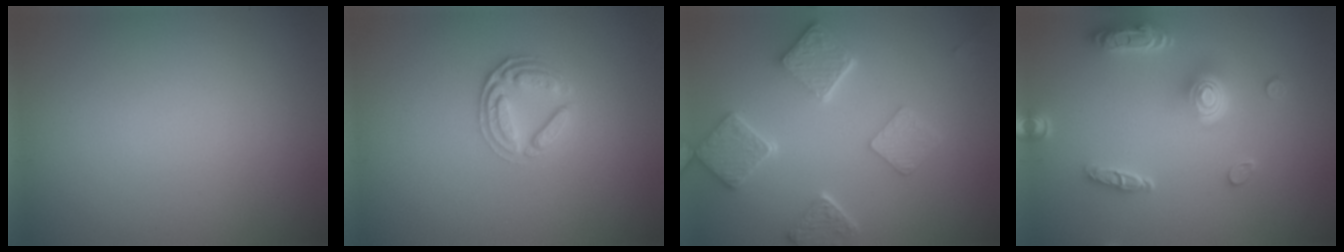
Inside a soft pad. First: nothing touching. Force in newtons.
{"total": 2.6, "press": 2.4, "slide": 1.0}
{"total": 5.4, "press": 4.2, "slide": 3.3}
{"total": 4.9, "press": 4.0, "slide": 2.9}